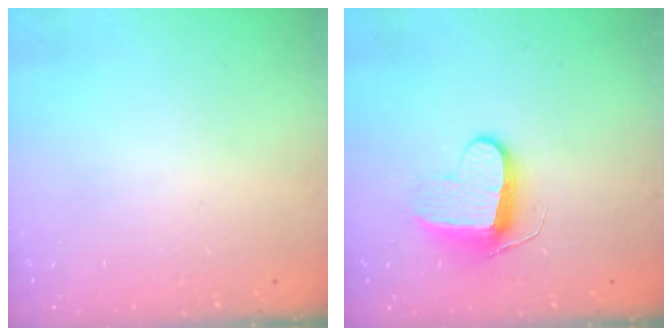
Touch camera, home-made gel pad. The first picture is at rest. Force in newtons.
{"total": 9.6, "press": 9.6, "slide": 0.3}